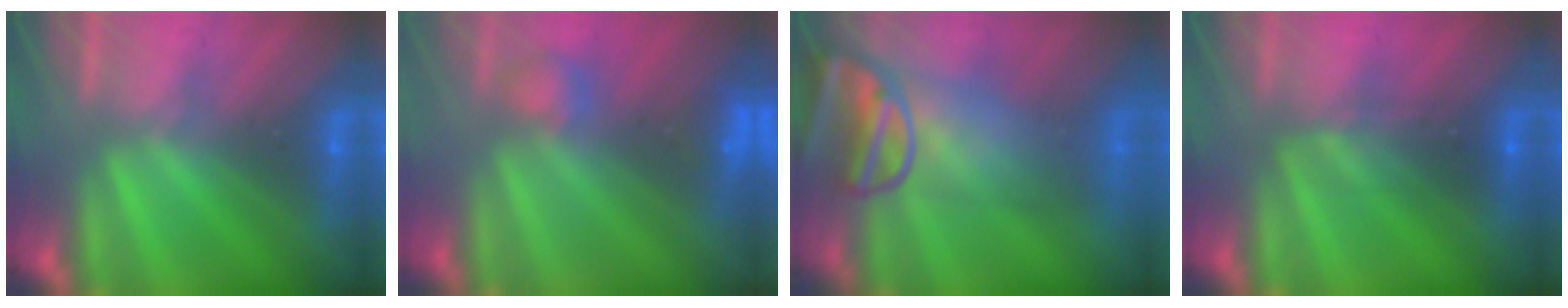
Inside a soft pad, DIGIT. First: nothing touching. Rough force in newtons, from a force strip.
{"total": 2.8}
{"total": 8.5}
{"total": 2.4}